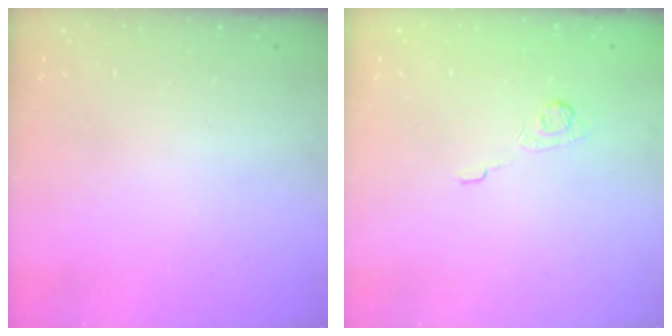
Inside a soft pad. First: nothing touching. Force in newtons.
{"total": 2.5, "press": 2.1, "slide": 1.4}